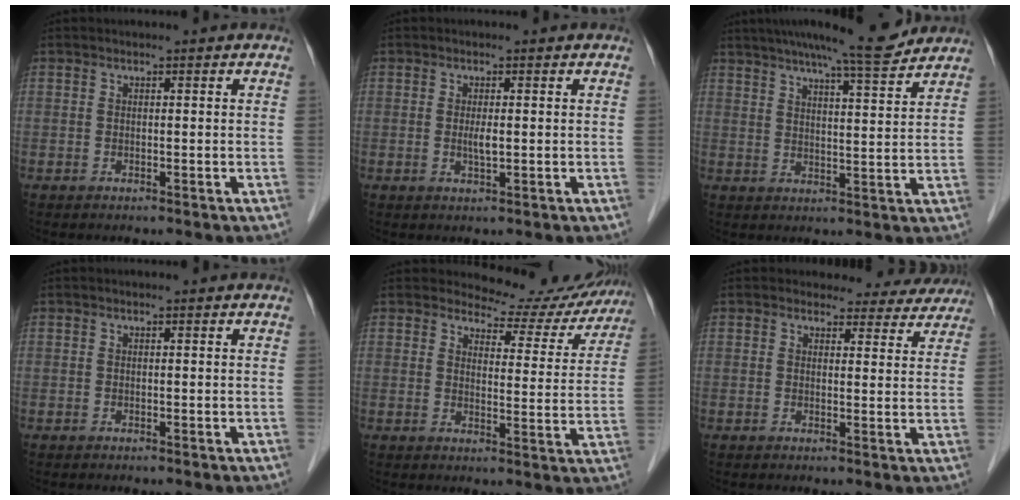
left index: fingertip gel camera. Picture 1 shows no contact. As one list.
[{"total": 1.8, "force": [0.0, 0.3, 1.7], "torque": [-0.038, -0.002, 0.002]}, {"total": 11.8, "force": [10.6, 0.5, 5.3], "torque": [-0.082, 0.004, 0.146]}, {"total": 0.0}, {"total": 10.4, "force": [10.0, 2.6, -0.3], "torque": [0.019, -0.024, 0.108]}, {"total": 9.3, "force": [8.6, 3.5, 0.6], "torque": [0.027, -0.007, 0.075]}]